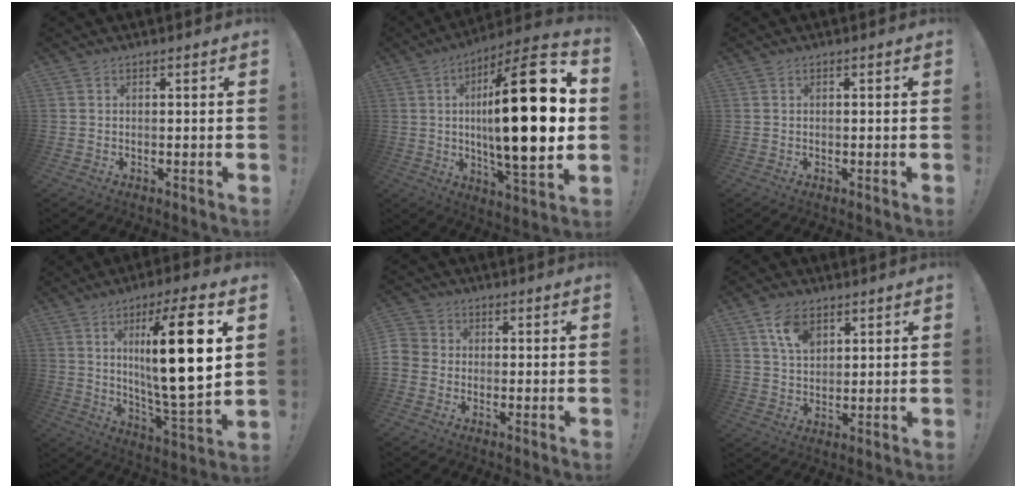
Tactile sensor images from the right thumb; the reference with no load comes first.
{"total": 29.8, "force": [2.7, 8.3, 28.5], "torque": [-0.465, -0.016, 0.031]}
{"total": 0.0}
{"total": 22.0, "force": [5.8, 4.4, 20.7], "torque": [-0.336, -0.030, 0.072]}
{"total": 3.8, "force": [-1.6, 3.2, 1.0], "torque": [-0.026, 0.018, -0.028]}
{"total": 8.1, "force": [4.4, 5.0, 4.5], "torque": [-0.076, -0.012, 0.083]}